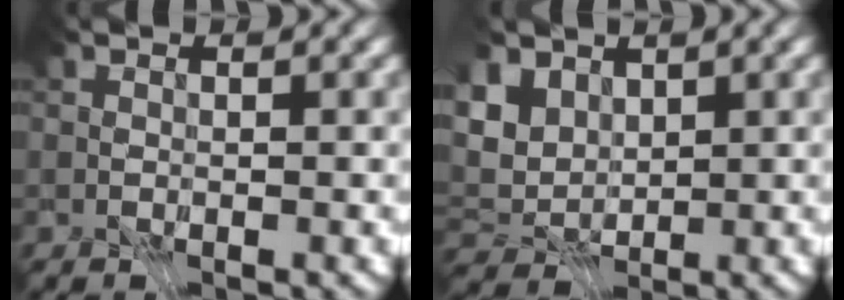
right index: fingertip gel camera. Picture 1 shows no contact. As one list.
[{"total": 1.7, "force": [0.6, 0.6, 1.5], "torque": [-0.058, 0.001, 0.028]}]